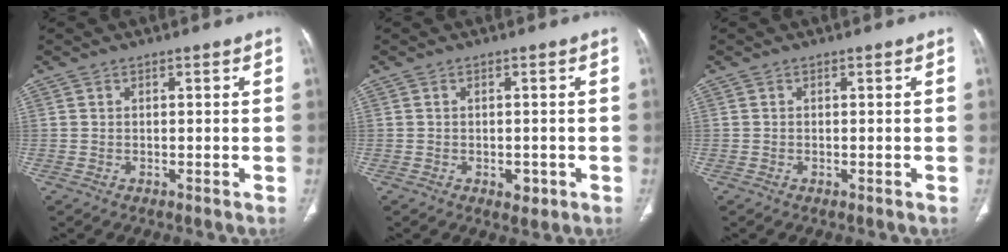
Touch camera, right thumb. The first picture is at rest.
{"total": 2.5, "force": [-0.9, 1.6, 1.6], "torque": [-0.012, 0.002, -0.006]}
{"total": 0.0}